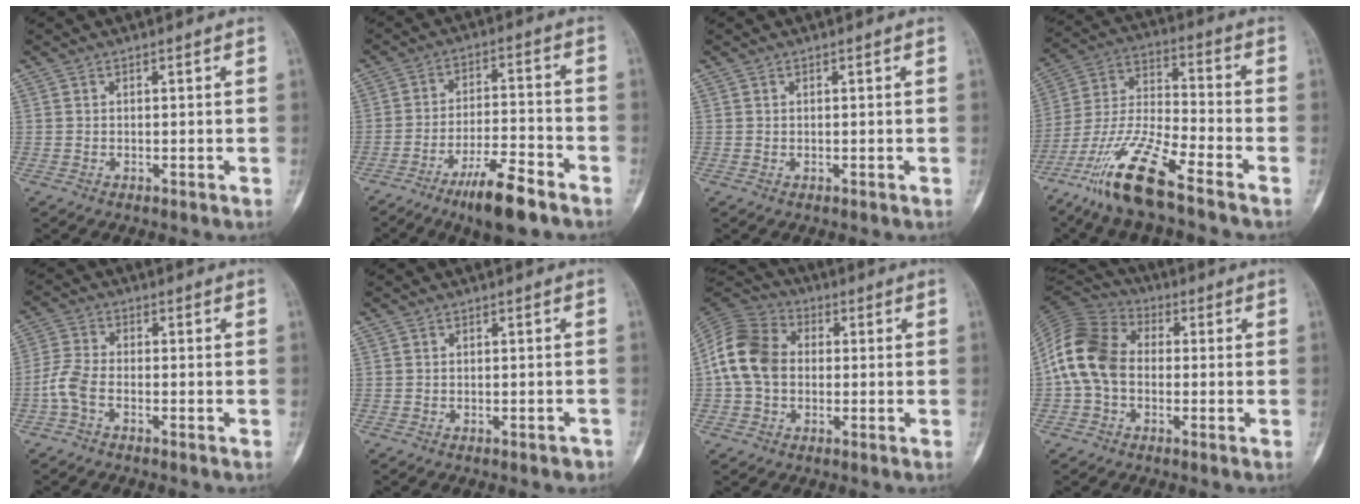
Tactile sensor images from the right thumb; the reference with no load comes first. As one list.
[{"total": 11.1, "force": [-7.5, 2.5, 7.7], "torque": [-0.133, 0.047, -0.126]}, {"total": 0.0}, {"total": 16.3, "force": [-10.9, 2.8, 11.8], "torque": [-0.243, 0.049, -0.207]}, {"total": 4.8, "force": [-2.0, 2.3, 3.7], "torque": [-0.091, 0.013, -0.051]}, {"total": 1.1, "force": [-0.7, 0.6, 0.6], "torque": [-0.009, 0.006, -0.006]}, {"total": 12.0, "force": [0.1, 9.3, 7.7], "torque": [-0.141, 0.029, -0.009]}, {"total": 13.1, "force": [-0.8, 9.6, 8.9], "torque": [-0.173, 0.032, -0.030]}]